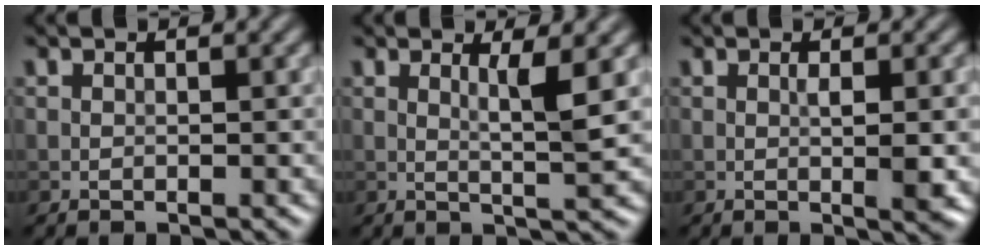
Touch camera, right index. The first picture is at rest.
{"total": 2.9, "force": [0.8, 0.2, 2.8], "torque": [-0.048, -0.005, 0.013]}
{"total": 2.8, "force": [-0.1, 0.4, 2.8], "torque": [-0.045, -0.001, 0.001]}